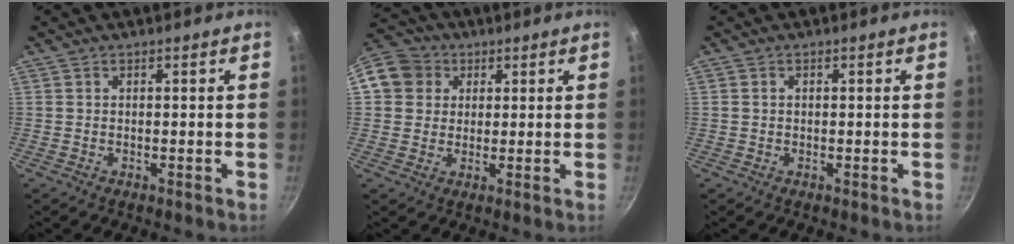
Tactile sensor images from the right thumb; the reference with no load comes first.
{"total": 10.5, "force": [2.9, 9.4, 3.6], "torque": [-0.054, 0.021, 0.040]}
{"total": 0.6, "force": [0.0, 0.5, 0.3], "torque": [-0.004, 0.003, -0.001]}